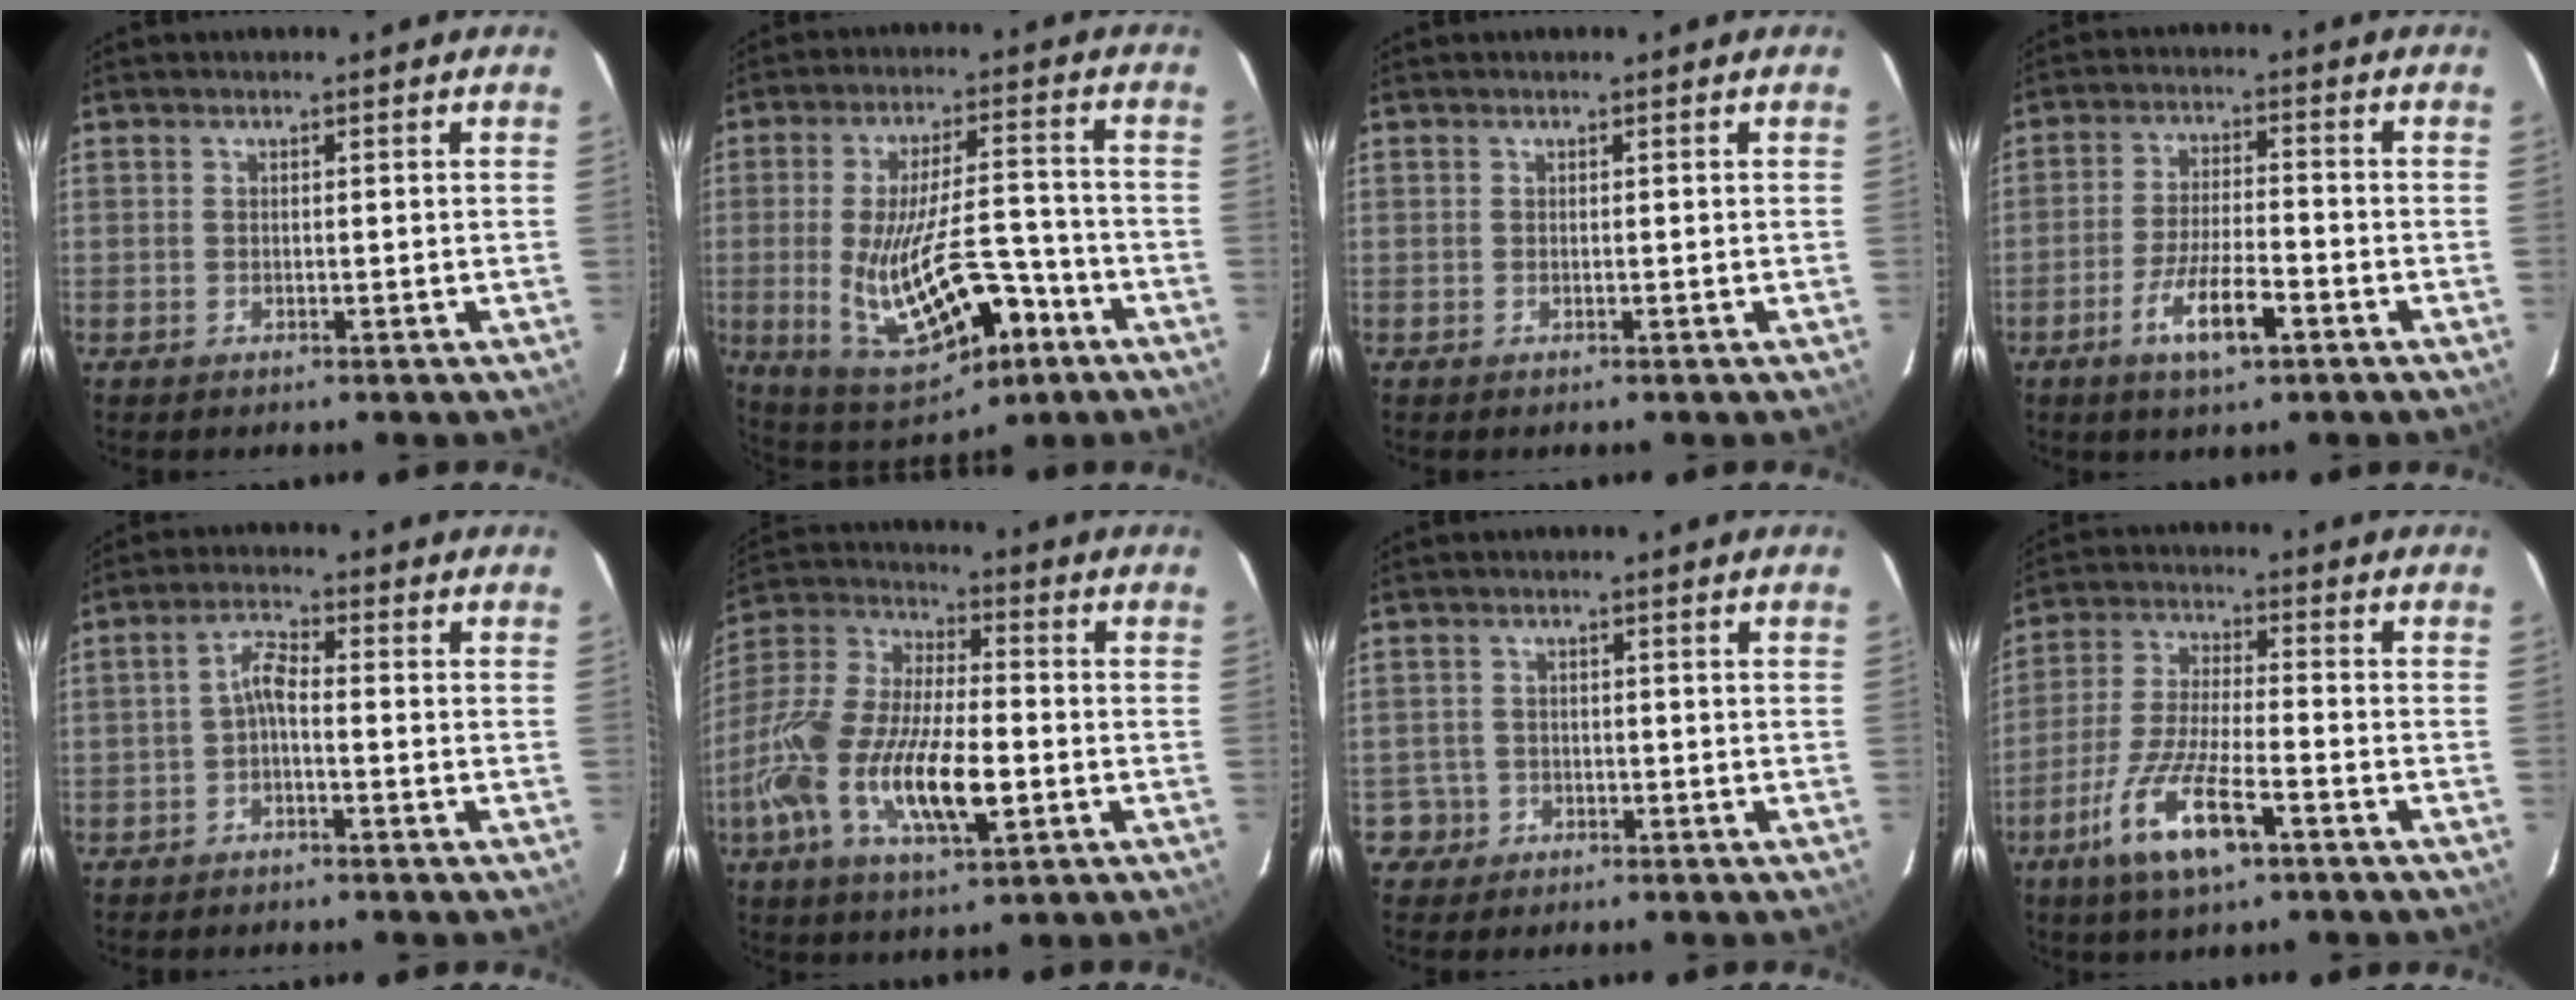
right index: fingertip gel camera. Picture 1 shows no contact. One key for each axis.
{"total": 18.3, "fx": -6.5, "fy": 7.2, "fz": 15.5, "tx": -0.295, "ty": -0.020, "tz": -0.077}
{"total": 0.0}
{"total": 8.6, "fx": -4.6, "fy": 2.0, "fz": 7.0, "tx": -0.142, "ty": -0.007, "tz": -0.080}
{"total": 3.1, "fx": -1.4, "fy": 0.4, "fz": 2.7, "tx": -0.061, "ty": 0.010, "tz": -0.029}
{"total": 20.3, "fx": -6.3, "fy": 7.4, "fz": 17.8, "tx": -0.368, "ty": -0.017, "tz": -0.122}
{"total": 3.2, "fx": -1.3, "fy": 3.0, "fz": -0.2, "tx": 0.004, "ty": 0.020, "tz": -0.020}
{"total": 12.6, "fx": -6.9, "fy": 2.8, "fz": 10.2, "tx": -0.219, "ty": -0.014, "tz": -0.131}